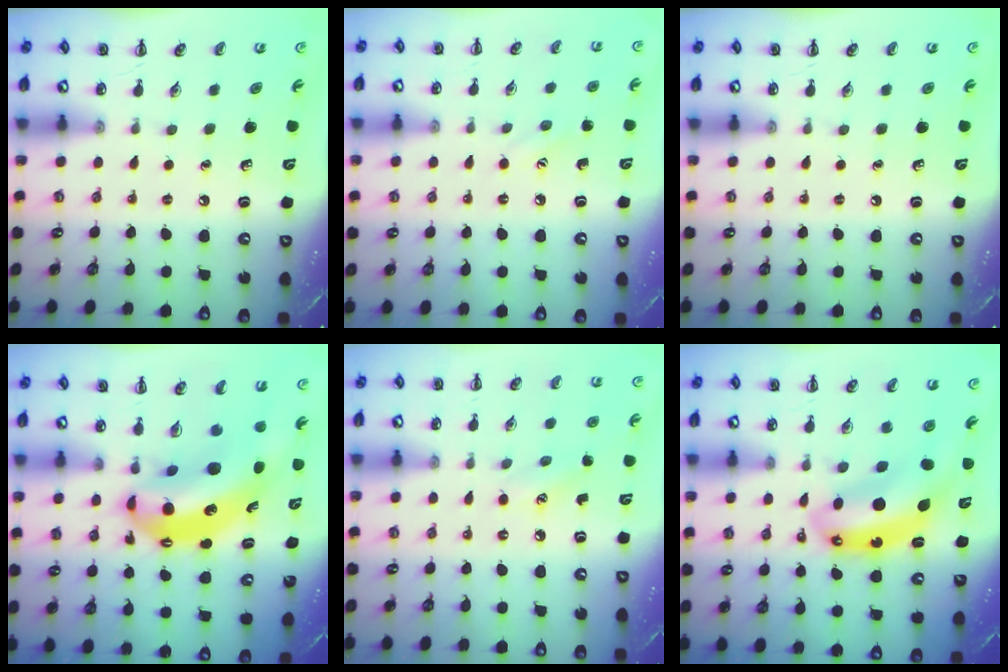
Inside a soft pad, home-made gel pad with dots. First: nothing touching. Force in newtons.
{"total": 5.9, "press": 5.7, "slide": 1.4}
{"total": 0.0}
{"total": 9.8, "press": 9.5, "slide": 2.4}
{"total": 5.6, "press": 5.5, "slide": 1.4}
{"total": 8.9, "press": 8.6, "slide": 2.2}